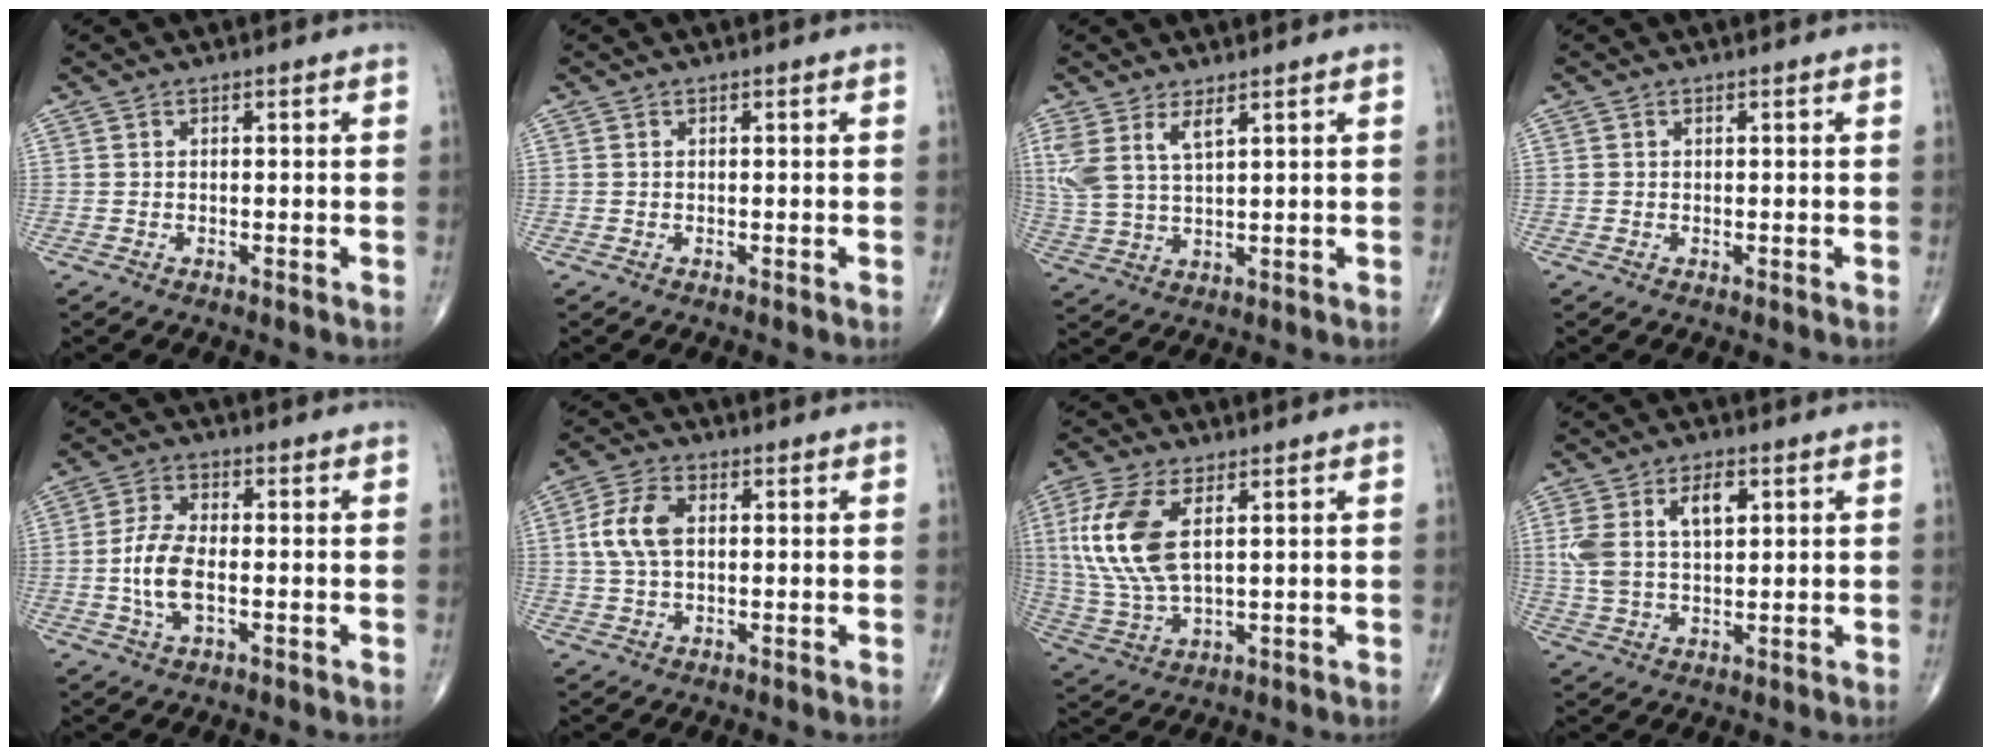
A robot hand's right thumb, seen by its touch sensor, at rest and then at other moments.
{"total": 0.0}
{"total": 7.1, "force": [3.6, 2.6, 5.5], "torque": [-0.127, -0.012, 0.083]}
{"total": 0.0}
{"total": 7.7, "force": [-1.2, 3.7, 6.7], "torque": [-0.142, 0.008, -0.025]}
{"total": 7.5, "force": [1.0, 4.4, 5.9], "torque": [-0.127, 0.012, 0.018]}
{"total": 14.0, "force": [3.7, 6.6, 11.8], "torque": [-0.269, -0.008, 0.080]}
{"total": 9.7, "force": [3.1, 5.2, 7.6], "torque": [-0.149, 0.002, 0.063]}